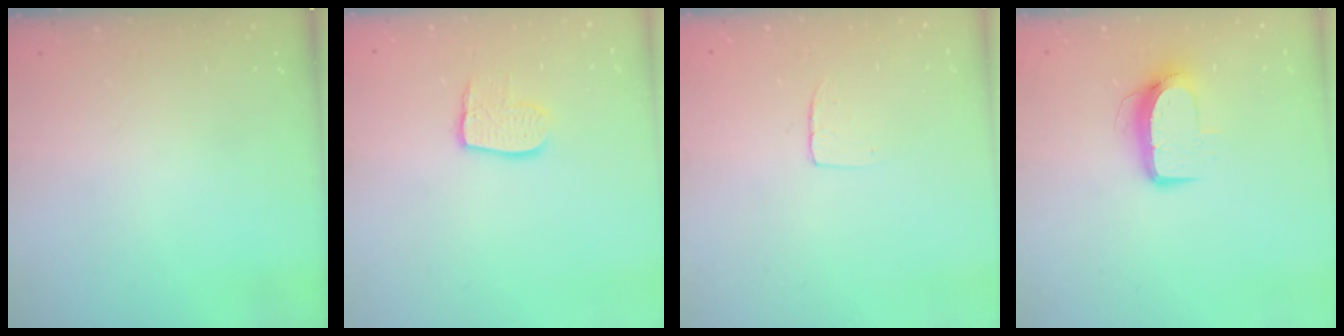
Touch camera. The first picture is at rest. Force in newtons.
{"total": 8.7, "press": 8.6, "slide": 0.7}
{"total": 3.8, "press": 3.8, "slide": 0.2}
{"total": 9.1, "press": 9.1, "slide": 0.9}